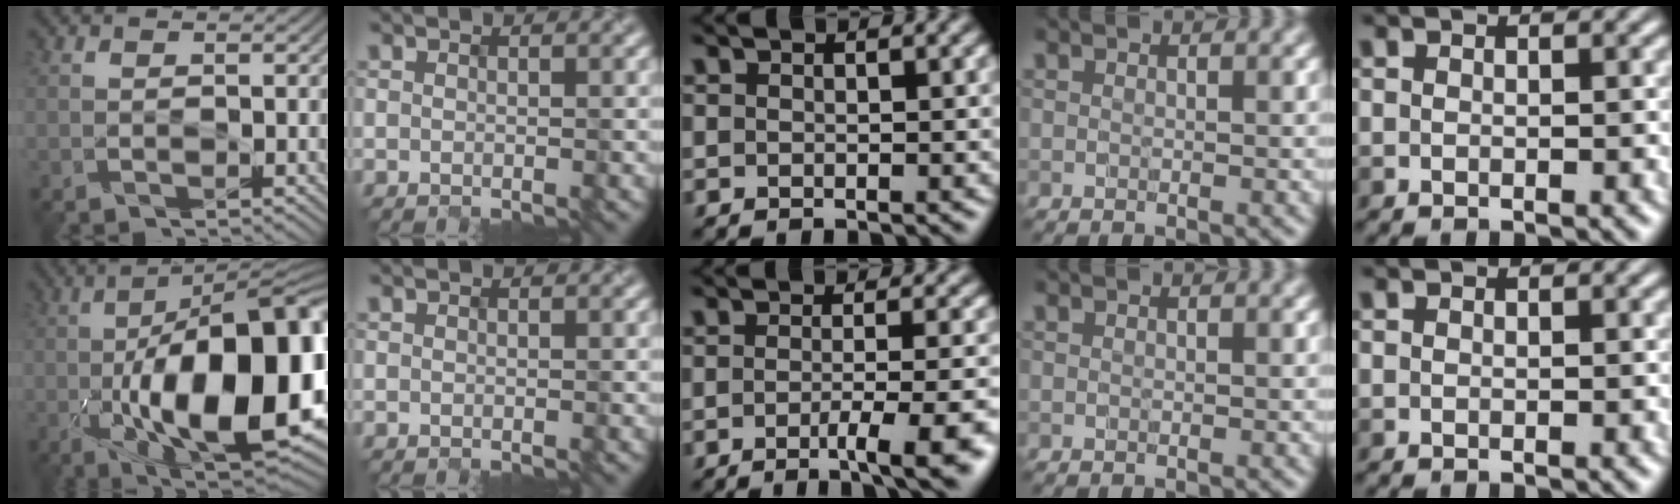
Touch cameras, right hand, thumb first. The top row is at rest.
{"thumb": {"total": 20.0, "force": [-3.6, 8.3, 17.9], "torque": [-0.285, -0.012, -0.061]}, "middle": {"total": 6.2, "force": [-2.4, 1.4, 5.6], "torque": [-0.069, -0.004, -0.035]}}